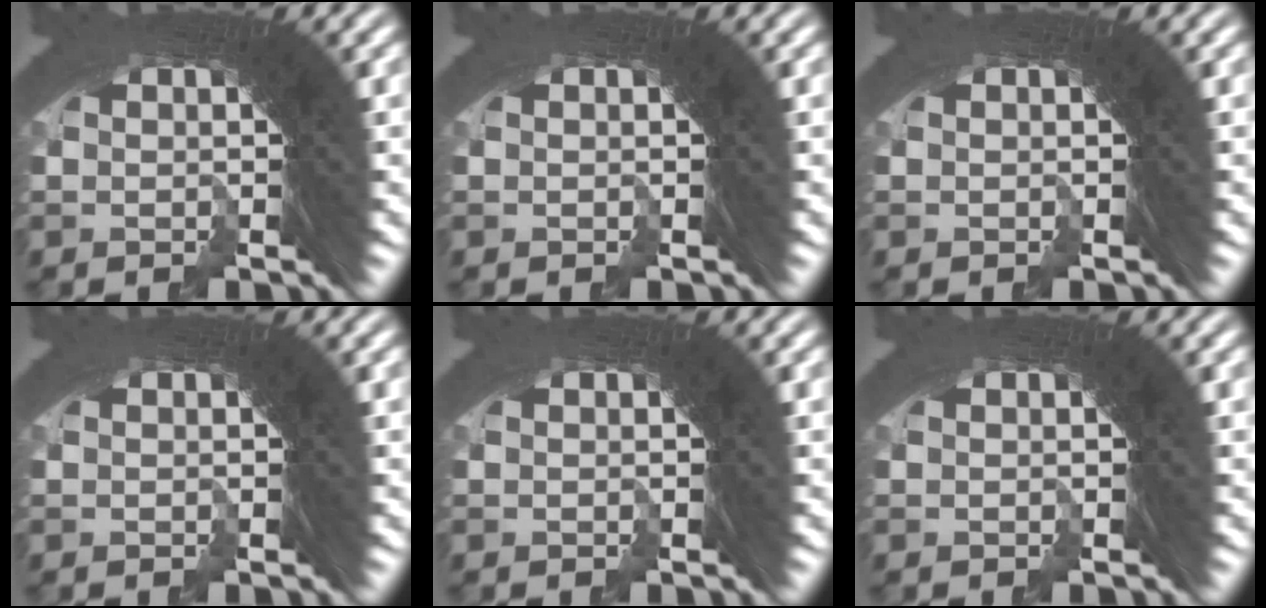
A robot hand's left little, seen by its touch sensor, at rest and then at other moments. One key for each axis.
{"total": 0.0}
{"total": 0.0}
{"total": 0.0}
{"total": 0.0}
{"total": 0.0}